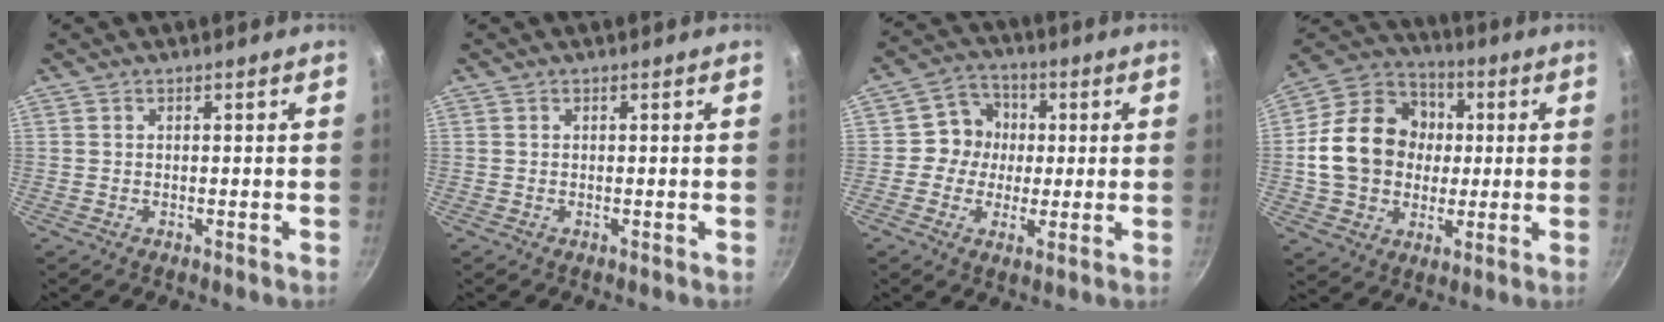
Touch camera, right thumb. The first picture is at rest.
{"total": 0.0}
{"total": 7.8, "force": [0.9, 7.2, 2.9], "torque": [-0.011, 0.001, -0.006]}
{"total": 18.7, "force": [0.9, 15.3, 10.6], "torque": [-0.157, 0.027, 0.012]}